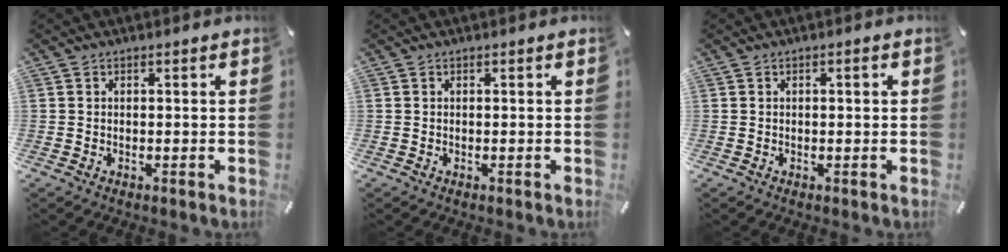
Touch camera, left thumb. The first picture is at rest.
{"total": 0.0}
{"total": 0.9, "force": [0.0, 0.3, 0.9], "torque": [-0.017, 0.002, 0.000]}